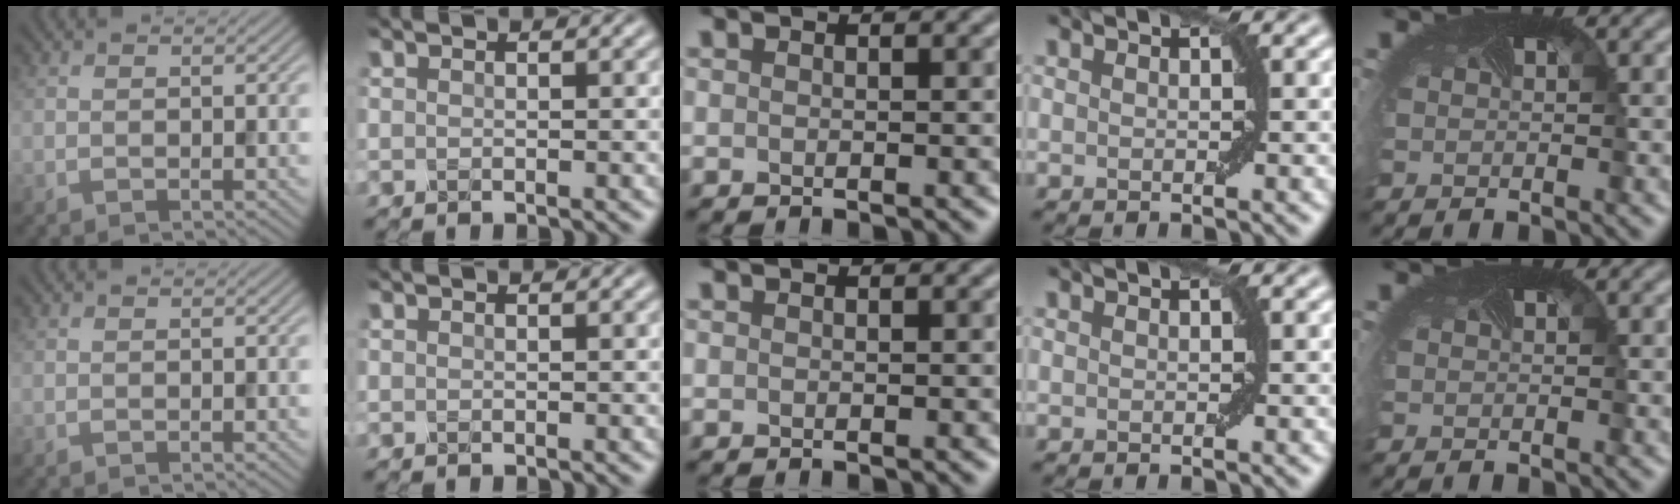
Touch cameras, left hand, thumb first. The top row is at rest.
{}